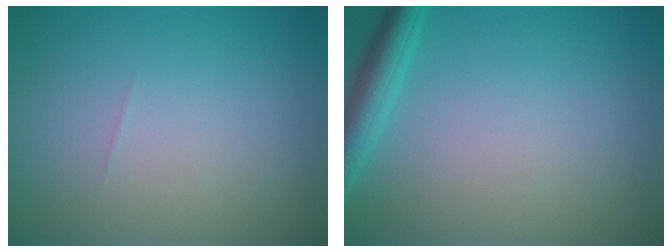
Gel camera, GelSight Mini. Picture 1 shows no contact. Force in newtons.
{"total": 3.0, "press": 2.9, "slide": 0.2}